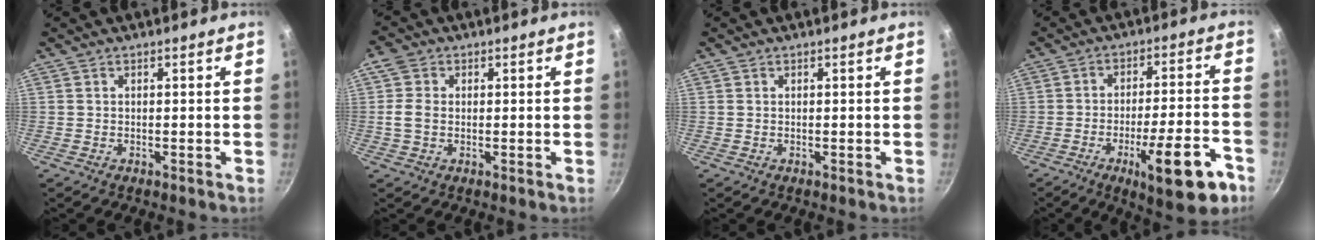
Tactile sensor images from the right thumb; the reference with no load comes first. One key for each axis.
{"total": 4.3, "fx": 0.1, "fy": 3.3, "fz": 2.7, "tx": -0.048, "ty": 0.003, "tz": -0.006}
{"total": 0.0}
{"total": 15.9, "fx": -7.8, "fy": 4.3, "fz": 13.2, "tx": -0.167, "ty": 0.040, "tz": -0.104}